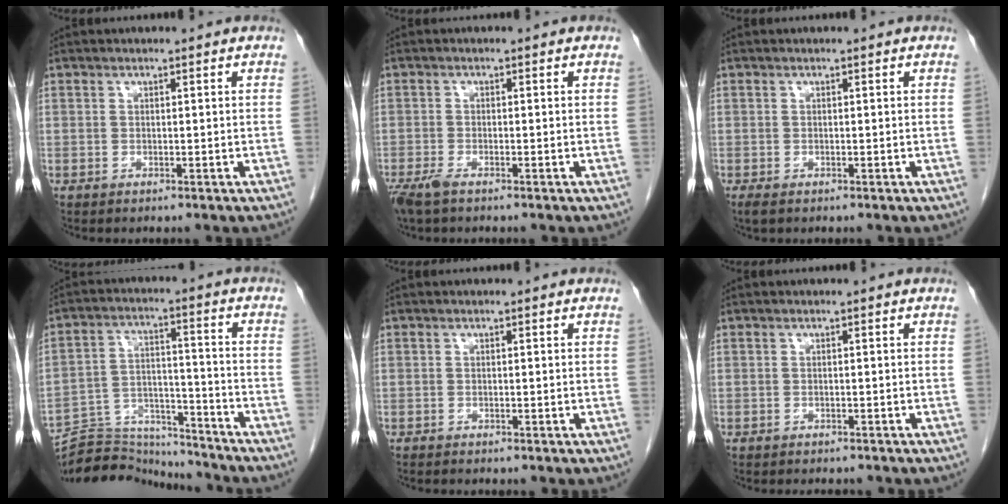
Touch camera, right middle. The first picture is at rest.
{"total": 3.3, "force": [-2.4, 0.8, 2.1], "torque": [-0.046, -0.008, -0.044]}
{"total": 1.4, "force": [-1.0, 0.6, 0.8], "torque": [-0.014, -0.004, -0.012]}
{"total": 14.5, "force": [-14.3, 2.0, 1.3], "torque": [-0.022, 0.030, -0.230]}
{"total": 0.6, "force": [-0.6, 0.0, 0.2], "torque": [-0.008, -0.002, -0.012]}
{"total": 3.1, "force": [-2.8, 1.0, 1.0], "torque": [-0.011, -0.003, -0.032]}